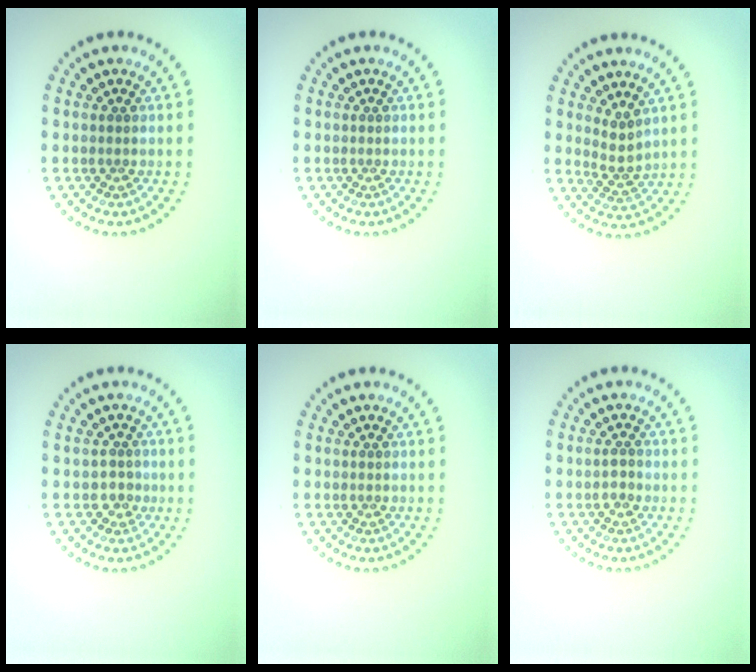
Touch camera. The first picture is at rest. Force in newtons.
{"total": 0.0}
{"total": 2.1, "press": 1.6, "slide": 1.4}
{"total": 1.5, "press": 1.2, "slide": 0.8}
{"total": 0.0}
{"total": 1.0, "press": 1.0, "slide": 0.3}